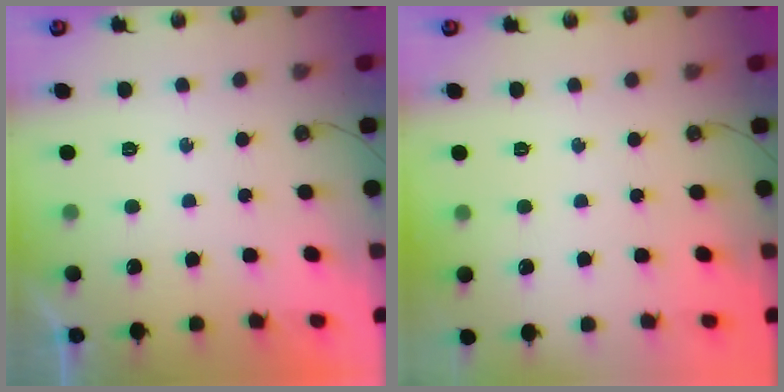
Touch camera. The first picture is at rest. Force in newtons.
{"total": 0.0}